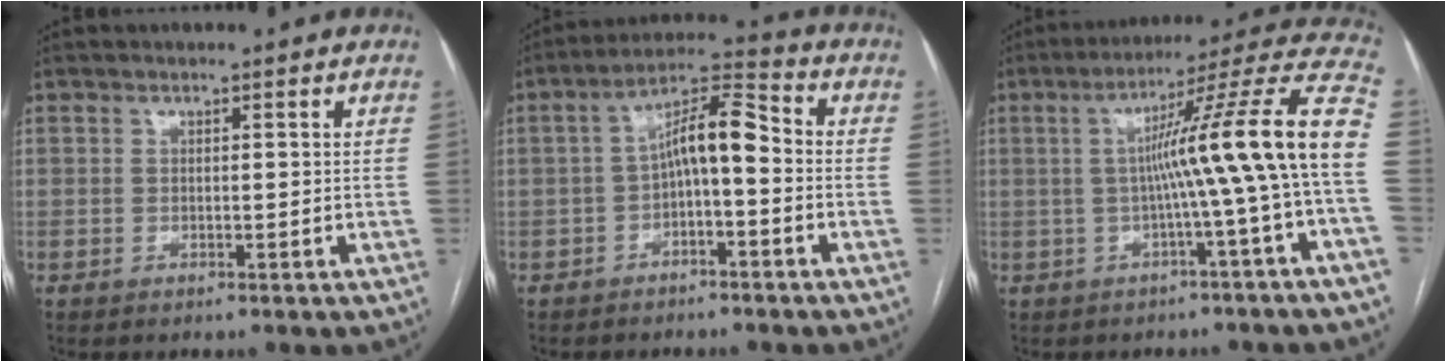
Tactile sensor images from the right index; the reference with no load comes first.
{"total": 8.2, "force": [-0.9, 2.1, 7.9], "torque": [-0.139, 0.036, -0.017]}
{"total": 15.4, "force": [-1.4, -2.5, 15.1], "torque": [-0.201, 0.027, -0.028]}